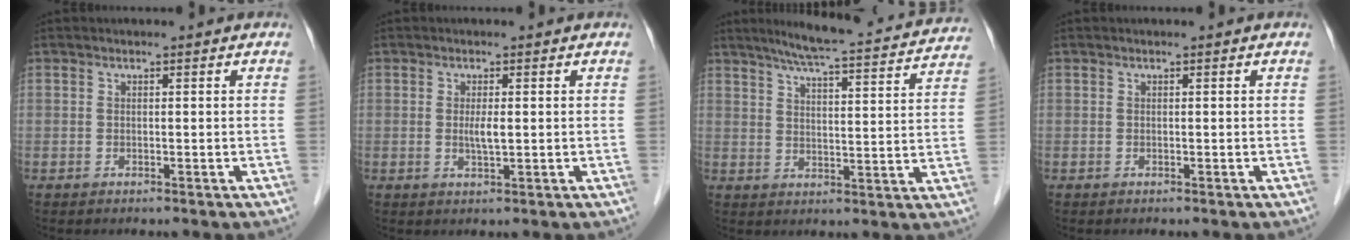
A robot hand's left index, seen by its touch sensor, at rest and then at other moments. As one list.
[{"total": 2.1, "force": [0.1, 0.3, 2.1], "torque": [-0.043, -0.003, 0.004]}, {"total": 20.2, "force": [18.3, 1.4, 8.5], "torque": [-0.124, -0.004, 0.232]}, {"total": 0.0}]